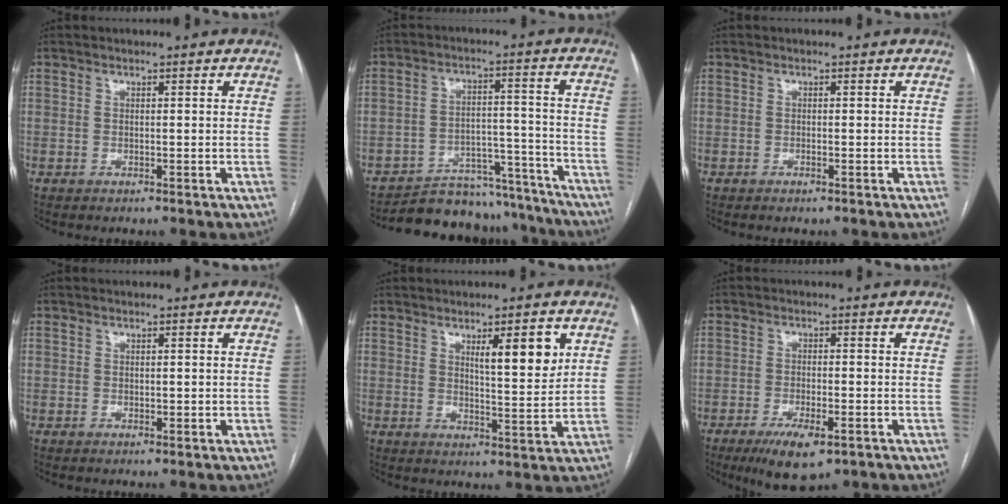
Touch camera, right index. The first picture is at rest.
{"total": 15.7, "force": [-14.7, 5.0, 2.4], "torque": [-0.017, 0.037, -0.202]}
{"total": 0.6, "force": [-0.4, 0.1, 0.4], "torque": [-0.006, 0.000, -0.005]}
{"total": 1.0, "force": [0.1, 0.7, 0.7], "torque": [-0.008, -0.002, 0.003]}
{"total": 7.1, "force": [3.1, 1.2, 6.2], "torque": [-0.094, -0.008, 0.048]}
{"total": 7.3, "force": [-4.2, 2.2, 5.5], "torque": [-0.096, -0.014, -0.062]}